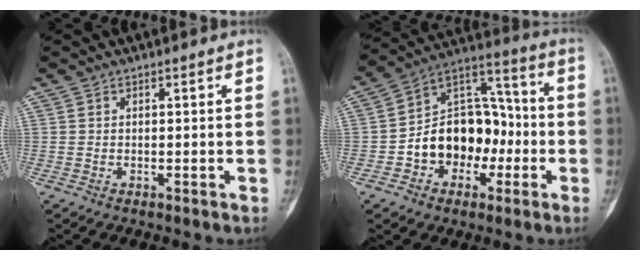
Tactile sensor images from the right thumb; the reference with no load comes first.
{"total": 16.4, "force": [-3.7, 11.9, 10.6], "torque": [-0.117, 0.057, -0.065]}